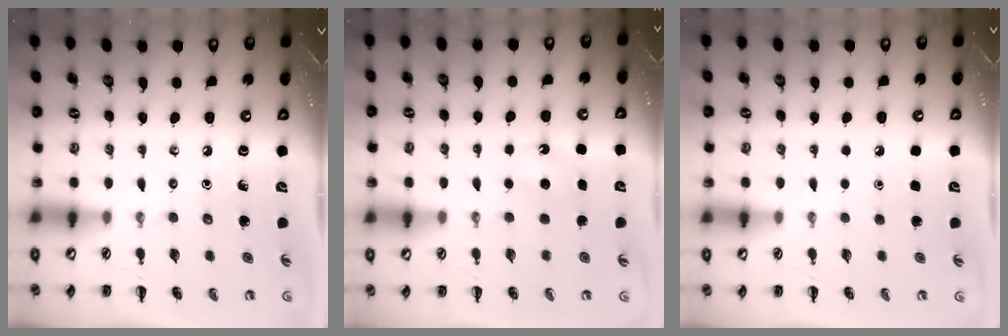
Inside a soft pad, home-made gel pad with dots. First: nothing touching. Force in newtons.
{"total": 5.1, "press": 4.9, "slide": 1.3}
{"total": 1.6, "press": 1.6, "slide": 0.1}